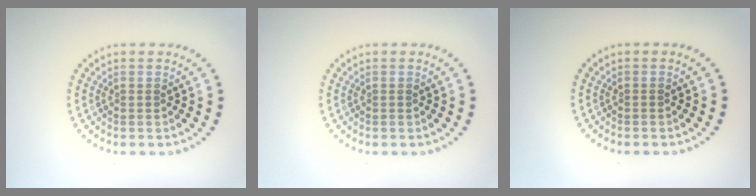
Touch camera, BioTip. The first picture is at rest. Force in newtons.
{"total": 0.0}
{"total": 0.0}